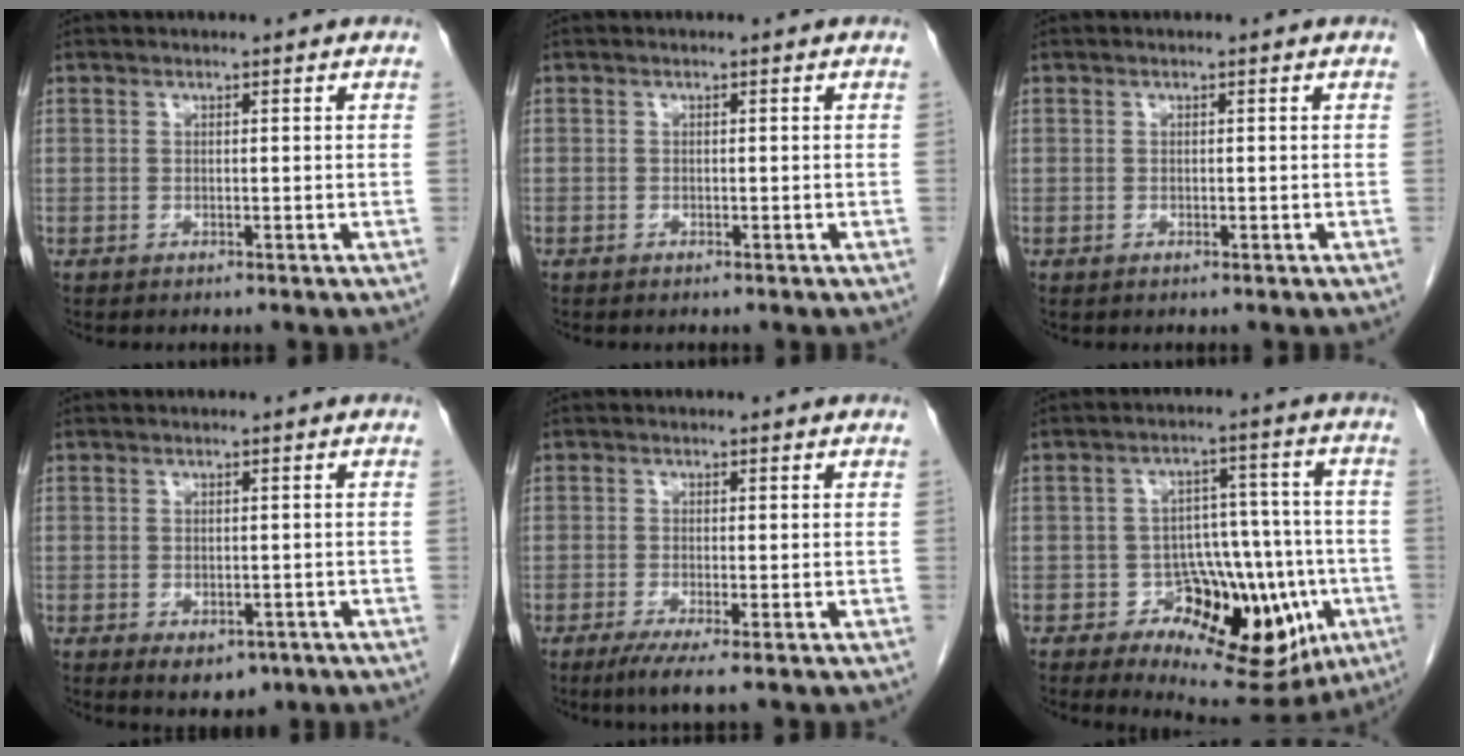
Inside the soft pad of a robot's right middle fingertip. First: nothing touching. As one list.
[{"total": 0.0}, {"total": 0.0}, {"total": 3.9, "force": [-1.9, 2.3, 2.5], "torque": [-0.029, -0.004, -0.015]}, {"total": 3.7, "force": [-2.0, 0.1, 3.1], "torque": [-0.052, -0.013, -0.034]}, {"total": 14.9, "force": [-5.4, 8.0, 11.3], "torque": [-0.125, 0.026, -0.062]}]